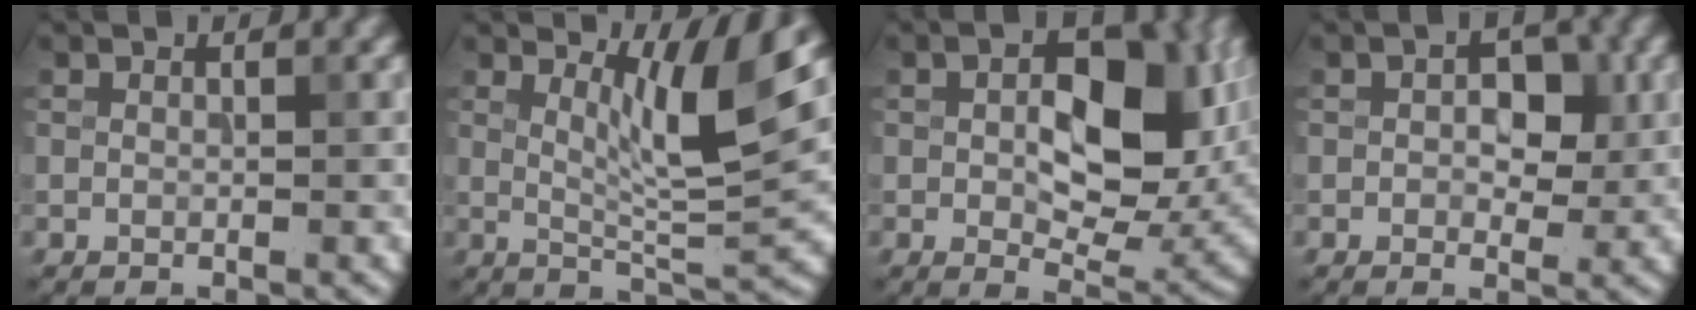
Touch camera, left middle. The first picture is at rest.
{"total": 6.2, "force": [2.8, 1.0, 5.5], "torque": [-0.088, -0.008, 0.048]}
{"total": 10.7, "force": [1.2, 6.0, 8.8], "torque": [-0.116, 0.001, 0.022]}
{"total": 4.0, "force": [0.6, 2.5, 3.0], "torque": [-0.036, 0.000, 0.004]}